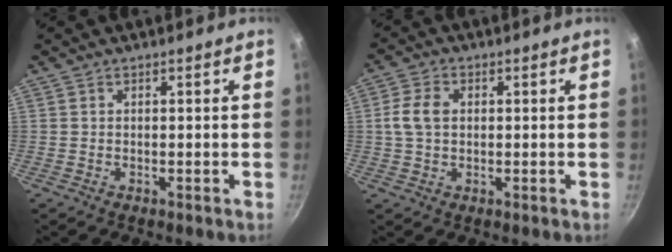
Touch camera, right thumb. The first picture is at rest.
{"total": 5.5, "force": [0.6, 3.8, 3.9], "torque": [-0.083, 0.009, 0.010]}